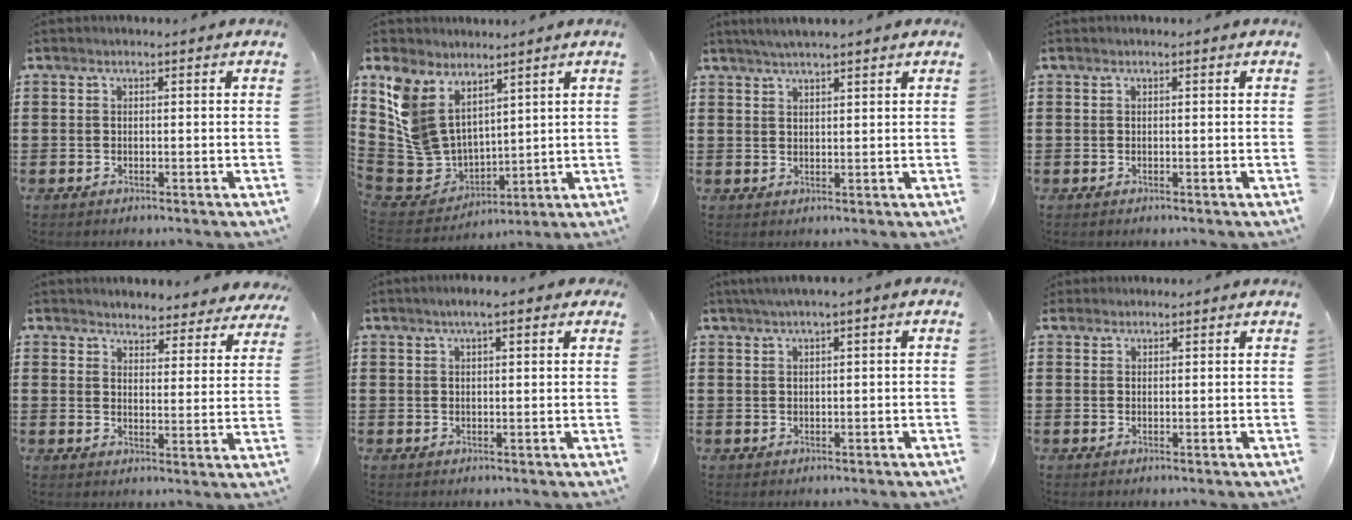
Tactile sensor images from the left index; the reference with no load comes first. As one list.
[{"total": 9.6, "force": [4.8, 6.8, 4.8], "torque": [-0.156, -0.025, 0.092]}, {"total": 2.3, "force": [2.0, -0.1, 1.1], "torque": [-0.025, 0.002, 0.037]}, {"total": 0.0}, {"total": 4.0, "force": [4.0, 0.2, 0.0], "torque": [-0.013, -0.026, 0.069]}, {"total": 2.9, "force": [1.6, 0.5, 2.4], "torque": [-0.050, 0.004, 0.026]}, {"total": 1.5, "force": [0.5, -0.1, 1.4], "torque": [-0.024, -0.002, 0.010]}, {"total": 1.1, "force": [1.0, 0.4, 0.0], "torque": [-0.004, 0.002, 0.021]}]